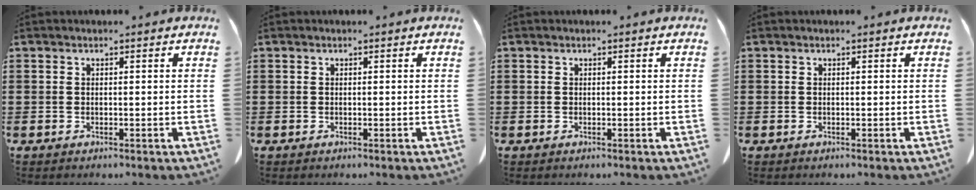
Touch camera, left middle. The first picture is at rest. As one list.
[{"total": 0.0}, {"total": 0.0}, {"total": 0.0}]